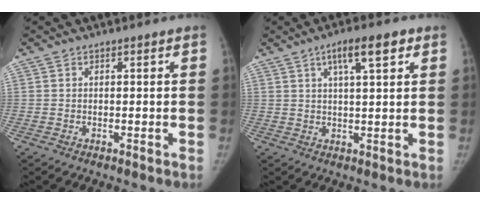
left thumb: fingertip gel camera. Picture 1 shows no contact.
{"total": 7.2, "force": [3.6, 1.9, 6.0], "torque": [-0.091, -0.003, 0.056]}